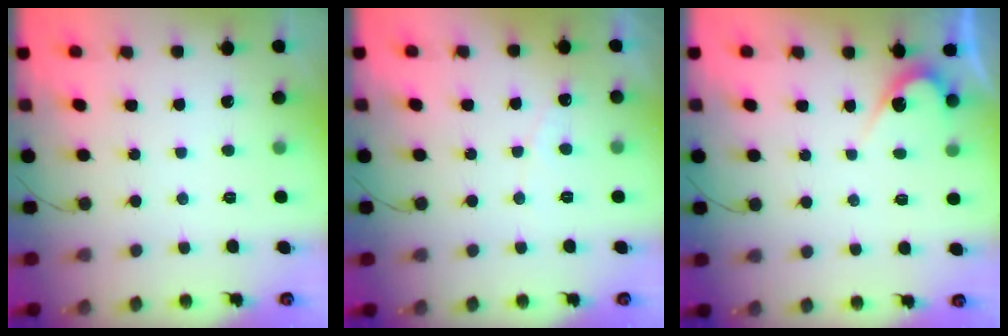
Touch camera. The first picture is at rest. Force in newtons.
{"total": 2.7, "press": 2.7, "slide": 0.2}
{"total": 3.8, "press": 3.8, "slide": 0.2}